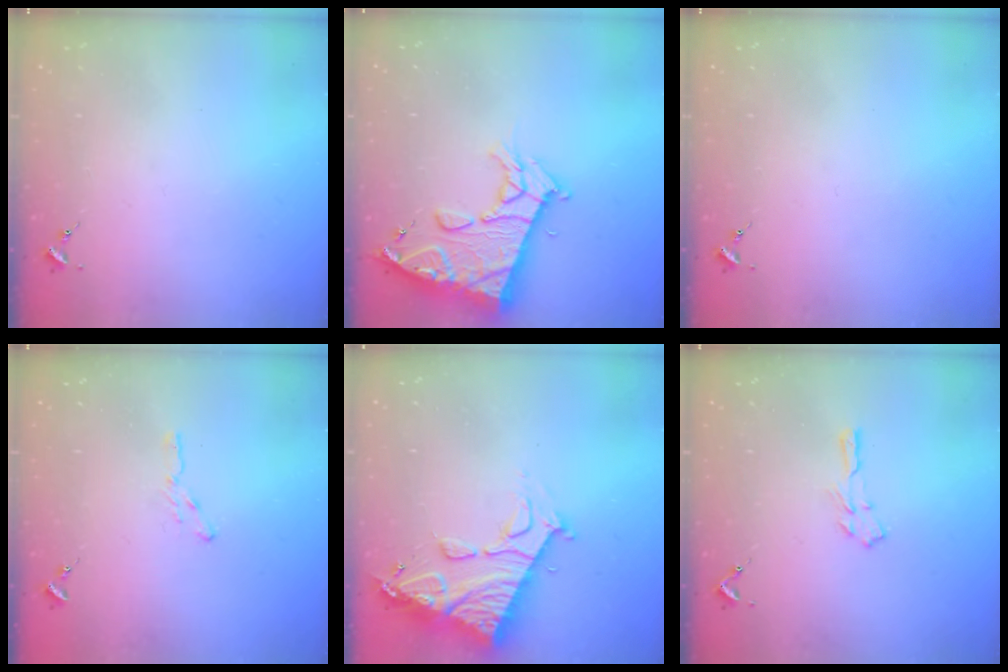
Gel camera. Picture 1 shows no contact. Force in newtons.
{"total": 16.7, "press": 16.6, "slide": 1.9}
{"total": 0.0}
{"total": 3.1, "press": 3.1, "slide": 0.3}
{"total": 16.2, "press": 16.1, "slide": 1.5}
{"total": 5.3, "press": 5.3, "slide": 0.4}